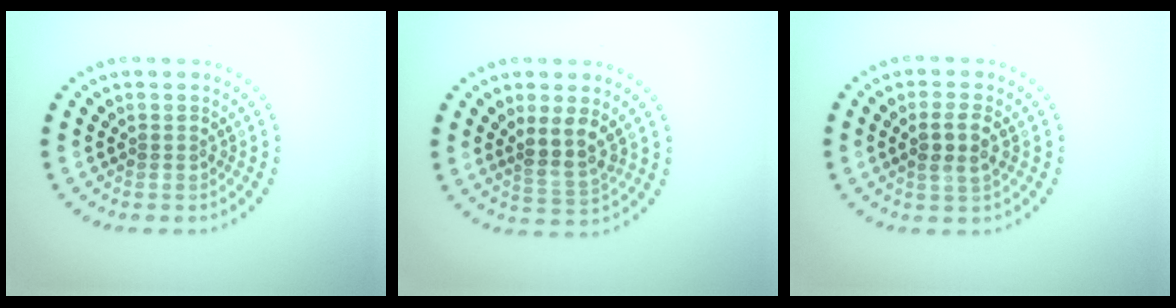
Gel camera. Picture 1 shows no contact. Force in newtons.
{"total": 3.0, "press": 2.5, "slide": 1.7}
{"total": 2.6, "press": 2.4, "slide": 0.9}